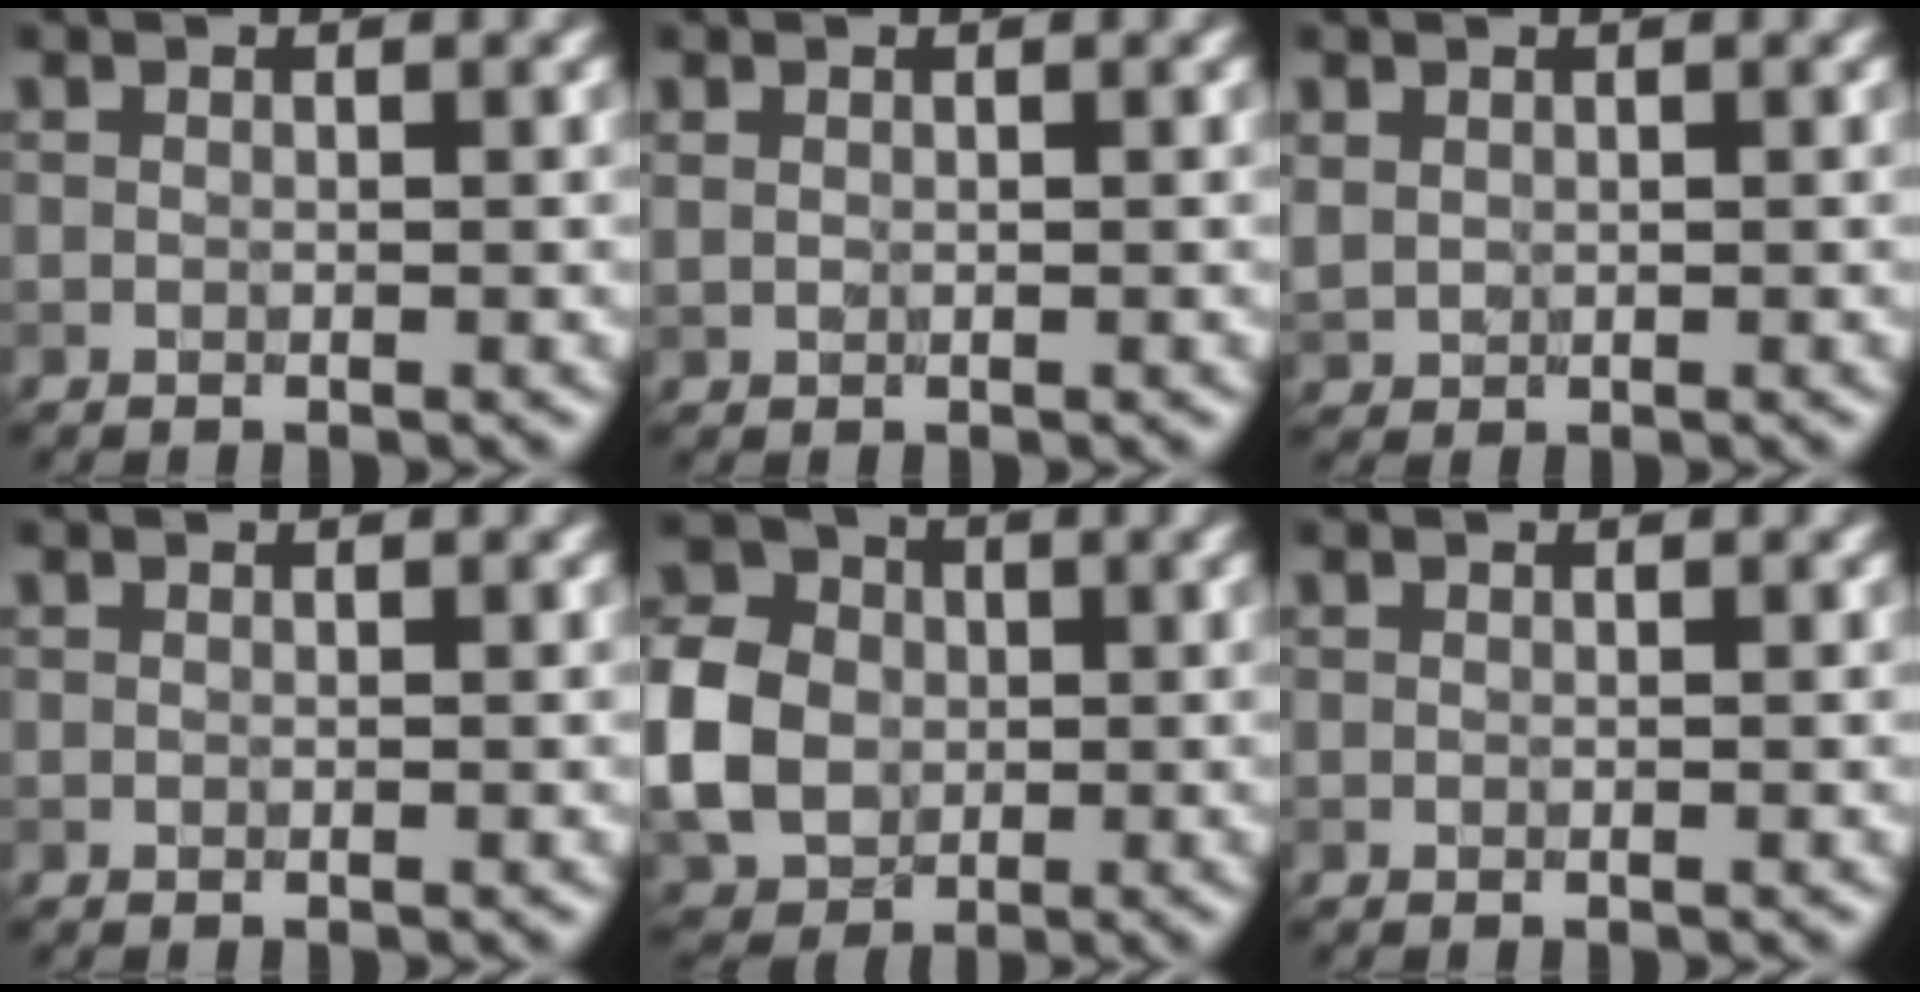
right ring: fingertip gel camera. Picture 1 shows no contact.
{"total": 0.6, "force": [0.2, 0.5, 0.4], "torque": [-0.010, -0.001, 0.008]}
{"total": 1.3, "force": [0.6, 1.0, 0.5], "torque": [-0.013, -0.002, 0.016]}
{"total": 0.0}
{"total": 7.6, "force": [-0.6, 6.3, 4.1], "torque": [-0.100, 0.009, -0.020]}
{"total": 0.0}